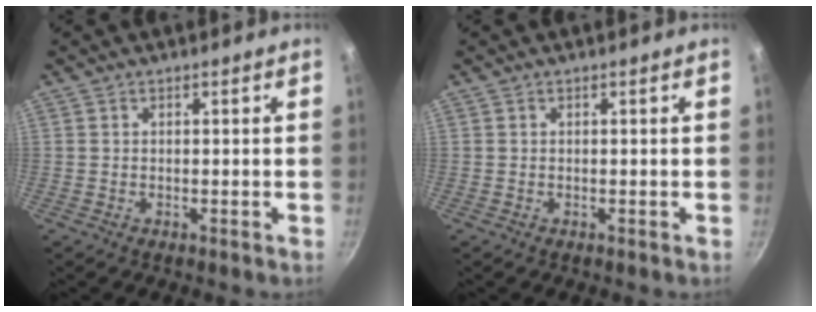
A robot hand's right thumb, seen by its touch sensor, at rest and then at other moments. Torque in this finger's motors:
{"motor_torque": [0.37, 0.28, 0.20, -0.39, 0.03]}